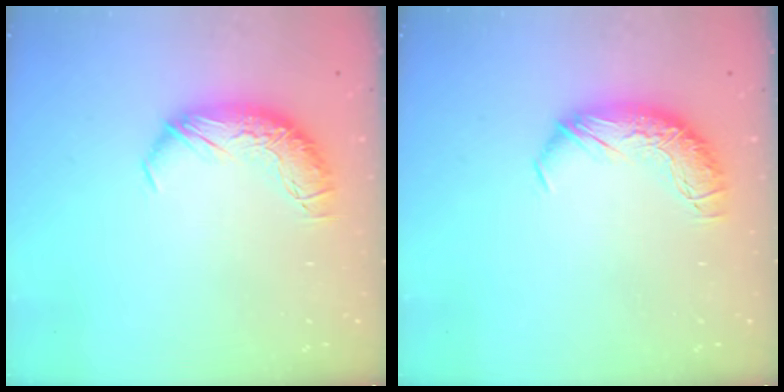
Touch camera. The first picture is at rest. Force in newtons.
{"total": 0.0}